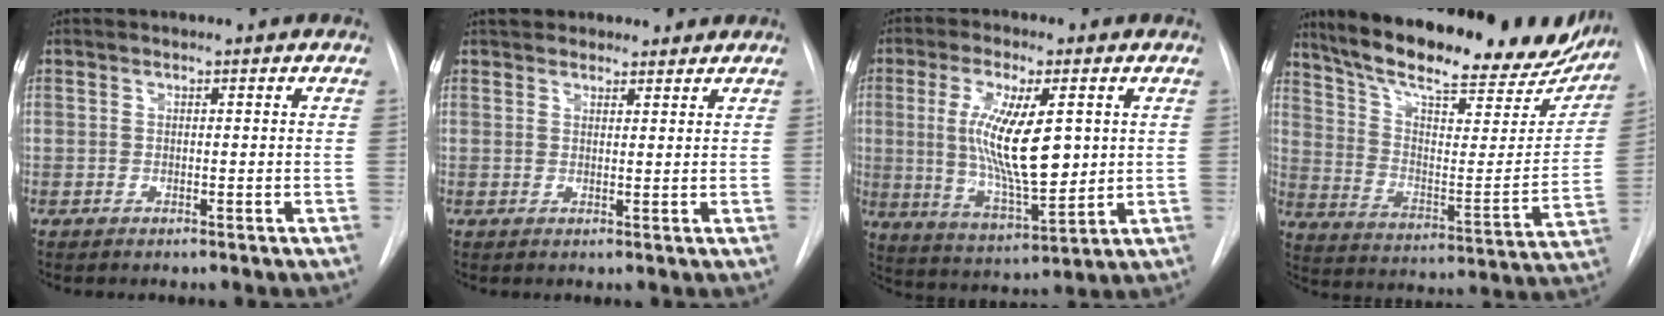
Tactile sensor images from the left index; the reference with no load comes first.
{"total": 5.4, "force": [4.8, 2.3, 1.3], "torque": [-0.008, 0.029, 0.068]}
{"total": 13.3, "force": [1.8, 3.5, 12.7], "torque": [-0.241, -0.008, 0.037]}
{"total": 28.7, "force": [23.7, 7.6, 14.3], "torque": [-0.222, -0.026, 0.321]}